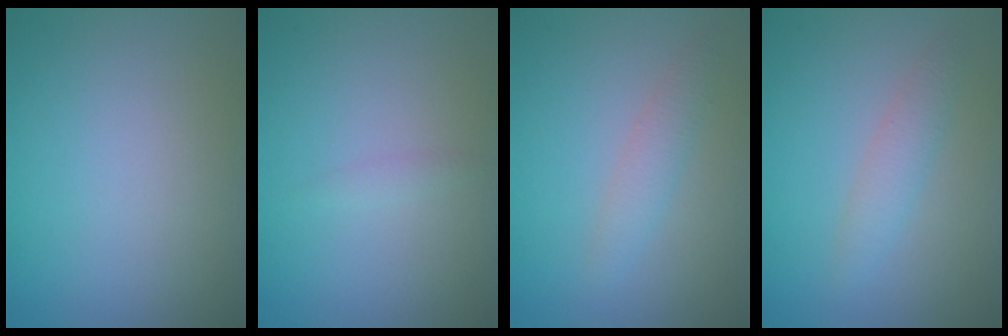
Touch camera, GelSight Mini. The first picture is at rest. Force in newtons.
{"total": 0.6, "press": 0.6, "slide": 0.0}
{"total": 1.7, "press": 1.7, "slide": 0.1}
{"total": 1.8, "press": 1.8, "slide": 0.0}